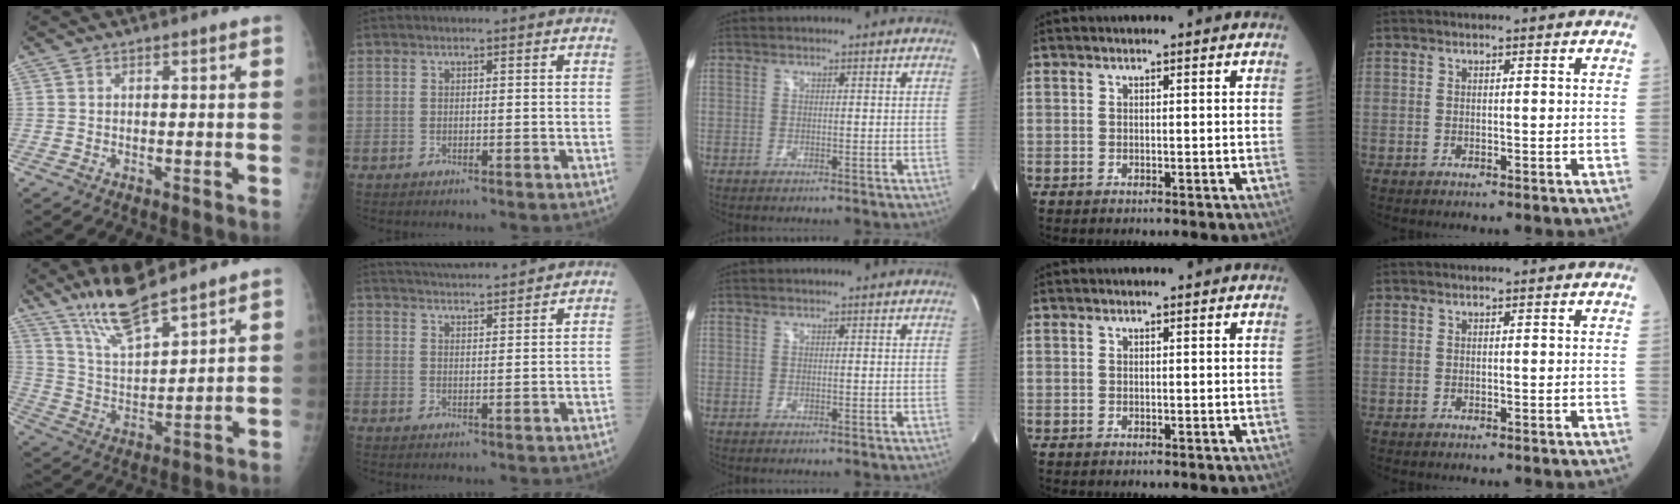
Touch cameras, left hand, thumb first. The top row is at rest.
{"thumb": {"total": 11.5, "force": [9.3, 2.0, 6.4], "torque": [-0.112, -0.056, 0.186]}, "index": {"total": 12.2, "force": [11.6, 0.5, 3.6], "torque": [-0.070, 0.021, 0.172]}}